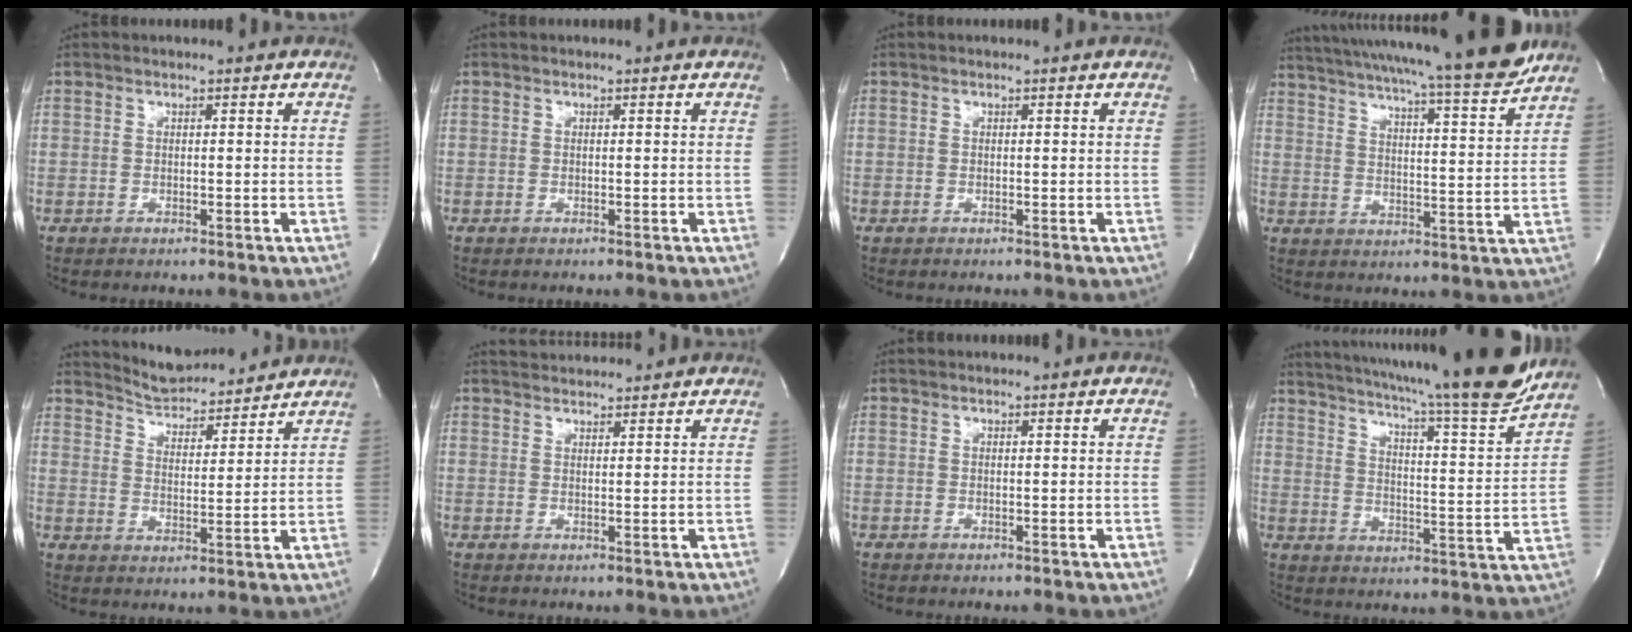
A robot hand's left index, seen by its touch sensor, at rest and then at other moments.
{"total": 0.0}
{"total": 0.0}
{"total": 22.3, "force": [19.8, -0.6, 10.2], "torque": [-0.170, -0.035, 0.276]}
{"total": 9.8, "force": [9.6, 1.6, 1.7], "torque": [-0.031, 0.007, 0.152]}
{"total": 4.7, "force": [4.6, 0.4, 0.5], "torque": [-0.015, 0.029, 0.072]}
{"total": 0.0}
{"total": 23.4, "force": [20.3, 0.4, 11.7], "torque": [-0.194, -0.046, 0.272]}